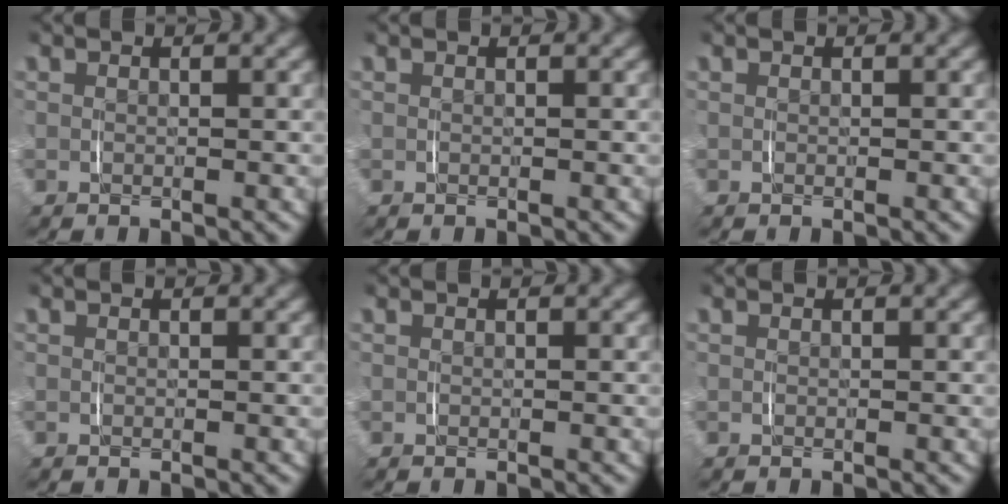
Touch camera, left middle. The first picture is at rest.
{"total": 0.0}
{"total": 0.0}
{"total": 0.0}
{"total": 0.0}
{"total": 0.0}